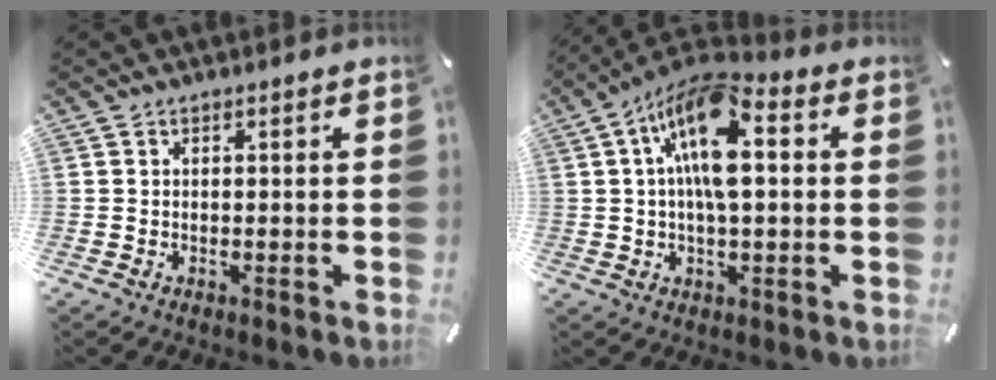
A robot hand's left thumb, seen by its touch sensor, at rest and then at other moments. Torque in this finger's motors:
{"motor_torque": [2.16, 2.84, 1.07, 0.48, 0.28]}